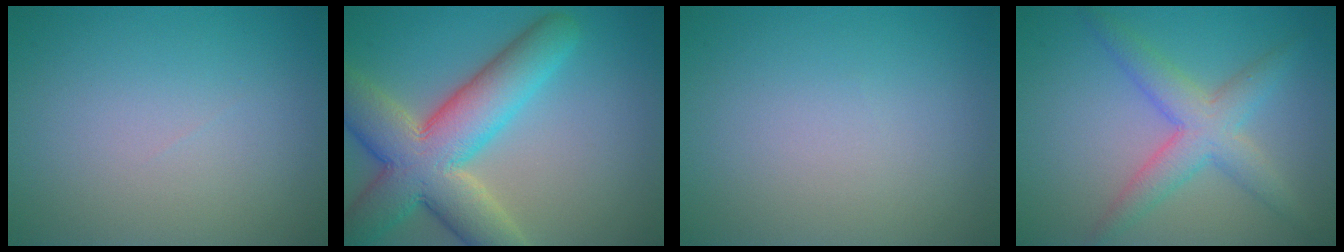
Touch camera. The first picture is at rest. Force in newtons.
{"total": 10.5, "press": 10.5, "slide": 0.6}
{"total": 0.0}
{"total": 4.5, "press": 4.5, "slide": 0.3}